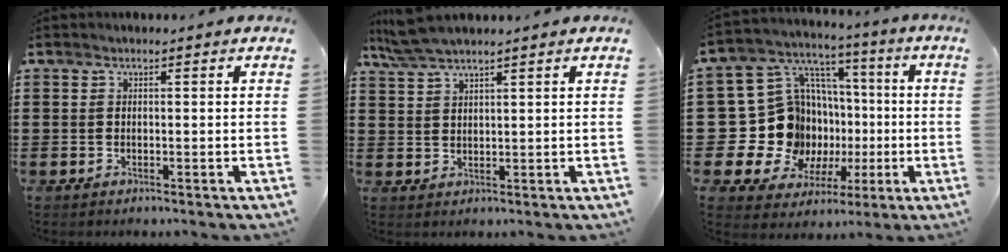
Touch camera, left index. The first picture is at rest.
{"total": 3.9, "force": [3.3, 0.3, 2.1], "torque": [-0.049, -0.002, 0.062]}
{"total": 18.5, "force": [-2.3, 16.8, 7.5], "torque": [-0.185, -0.022, 0.003]}